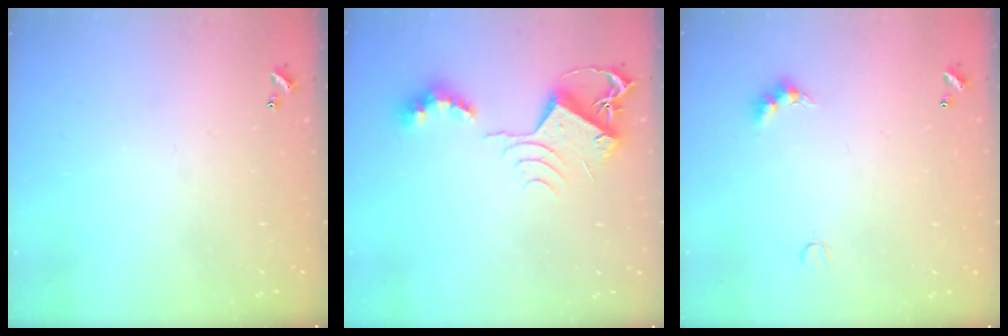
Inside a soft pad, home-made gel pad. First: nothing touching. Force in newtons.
{"total": 12.8, "press": 12.8, "slide": 1.0}
{"total": 2.9, "press": 2.8, "slide": 0.7}